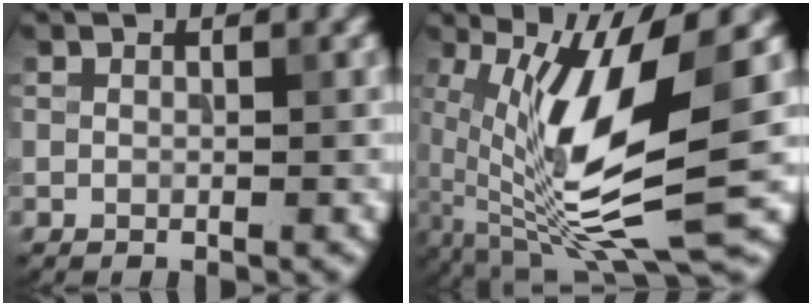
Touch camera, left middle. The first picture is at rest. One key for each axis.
{"total": 12.3, "fx": -0.5, "fy": 3.4, "fz": 11.8, "tx": -0.232, "ty": -0.012, "tz": -0.006}